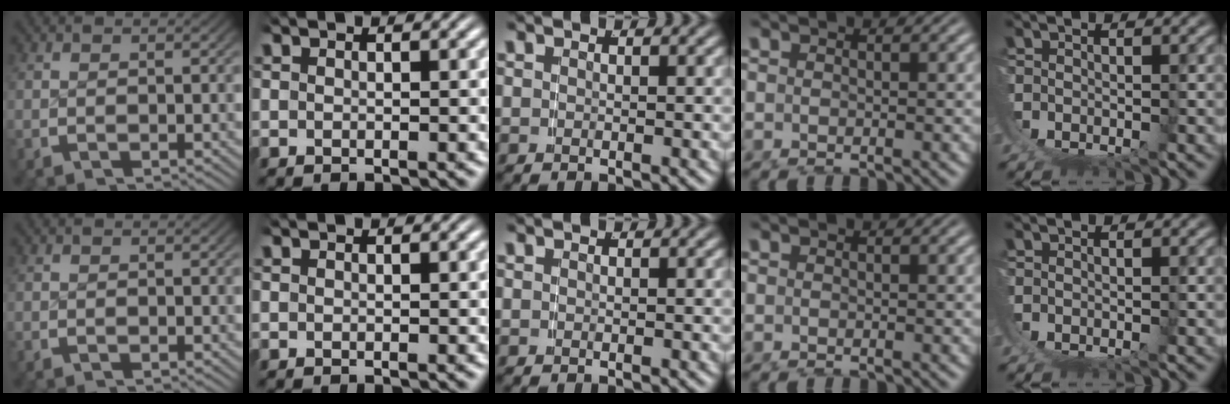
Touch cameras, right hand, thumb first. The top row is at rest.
{}